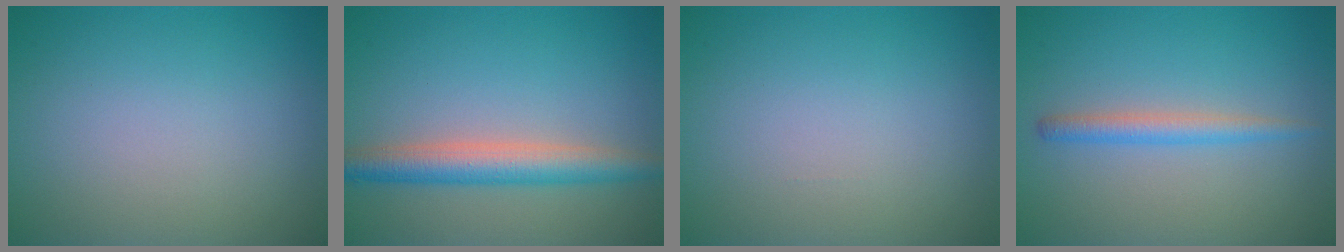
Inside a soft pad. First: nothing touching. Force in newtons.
{"total": 4.4, "press": 4.4, "slide": 0.1}
{"total": 0.0}
{"total": 2.1, "press": 2.1, "slide": 0.1}